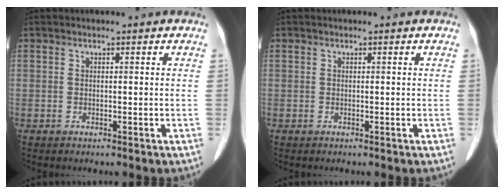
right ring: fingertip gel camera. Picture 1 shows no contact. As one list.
[{"total": 0.0}]